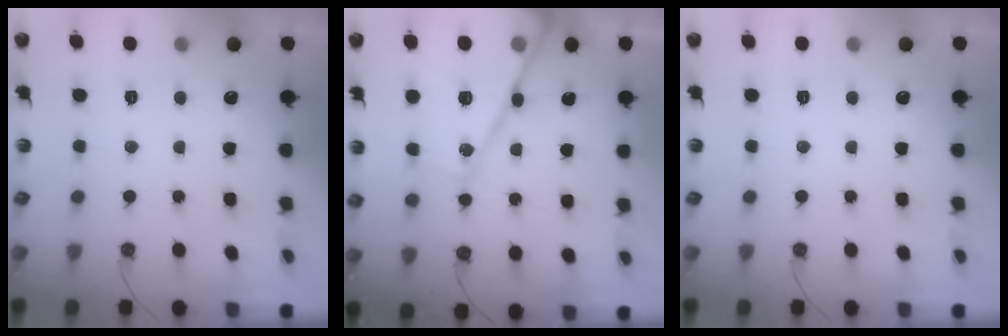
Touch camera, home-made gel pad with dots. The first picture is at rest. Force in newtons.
{"total": 22.4, "press": 22.3, "slide": 2.4}
{"total": 0.0}